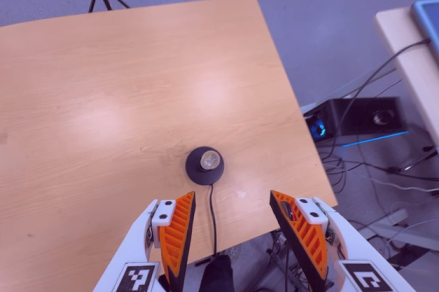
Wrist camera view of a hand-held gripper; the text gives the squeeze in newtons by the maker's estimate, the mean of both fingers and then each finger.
{"total": 0.0}